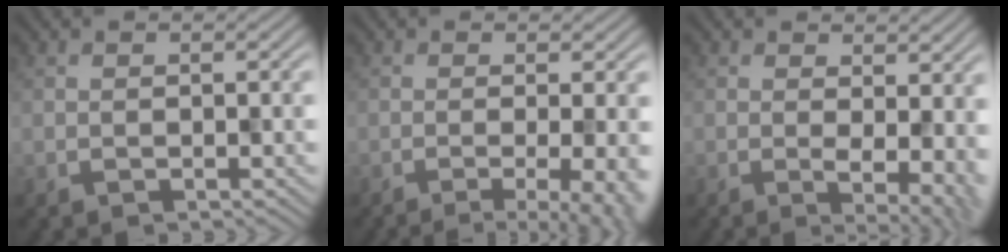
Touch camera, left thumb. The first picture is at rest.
{"total": 8.9, "force": [-4.4, 2.7, 7.2], "torque": [-0.076, -0.002, -0.040]}
{"total": 4.4, "force": [-0.4, 1.2, 4.2], "torque": [-0.060, -0.011, 0.009]}